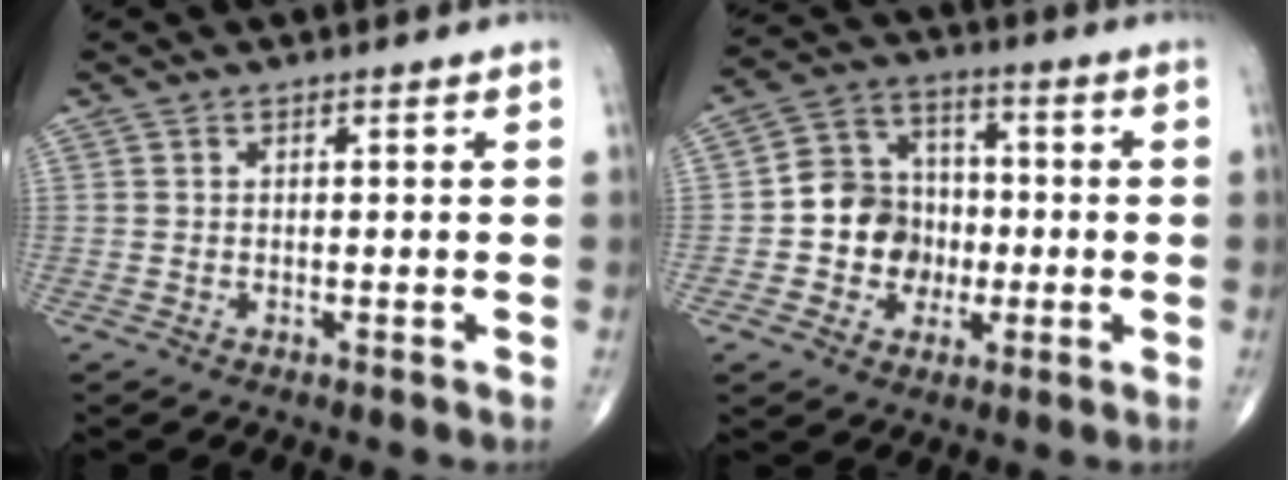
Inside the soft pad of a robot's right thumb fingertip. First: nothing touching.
{"total": 11.1, "force": [-1.7, 9.9, 4.5], "torque": [-0.028, 0.031, -0.036]}